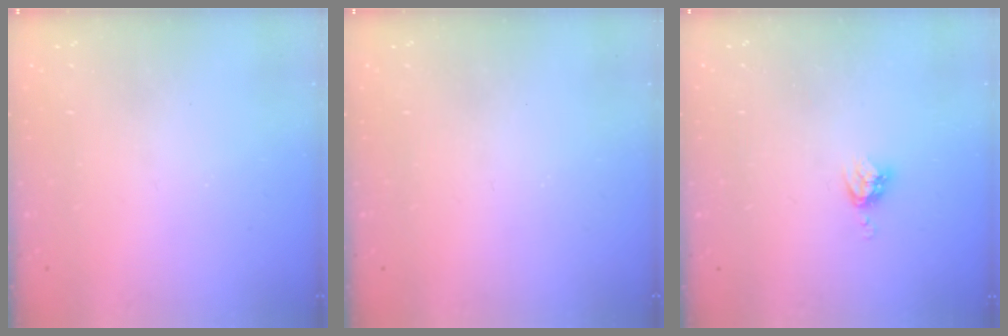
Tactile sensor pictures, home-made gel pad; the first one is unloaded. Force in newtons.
{"total": 0.0}
{"total": 4.0, "press": 4.0, "slide": 0.5}